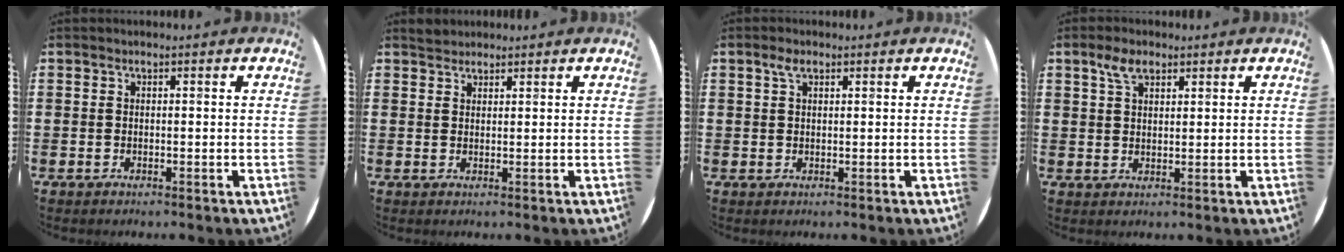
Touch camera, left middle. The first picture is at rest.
{"total": 1.6, "force": [1.5, 0.5, -0.1], "torque": [0.007, 0.000, 0.029]}
{"total": 1.9, "force": [1.2, 1.0, 1.2], "torque": [-0.018, 0.002, 0.020]}
{"total": 3.6, "force": [2.4, 1.8, 1.8], "torque": [-0.033, 0.004, 0.043]}